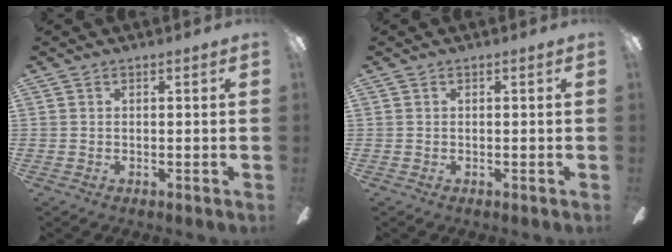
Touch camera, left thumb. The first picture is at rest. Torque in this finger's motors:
{"motor_torque": [0.00, 0.00, 0.00, 0.00, 0.00]}